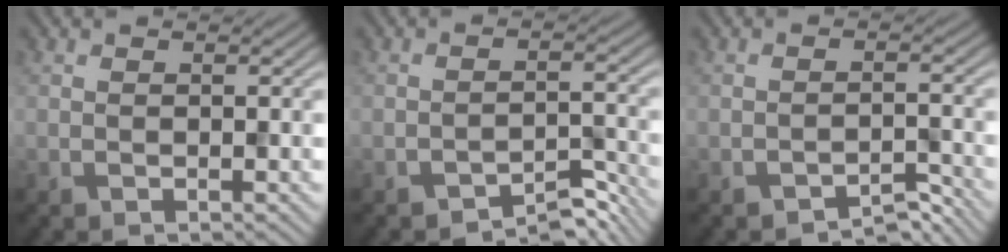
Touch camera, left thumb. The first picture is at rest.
{"total": 3.9, "force": [-3.4, 0.8, 1.8], "torque": [-0.022, 0.007, -0.052]}
{"total": 2.7, "force": [-2.5, 0.4, 1.0], "torque": [-0.010, 0.006, -0.041]}